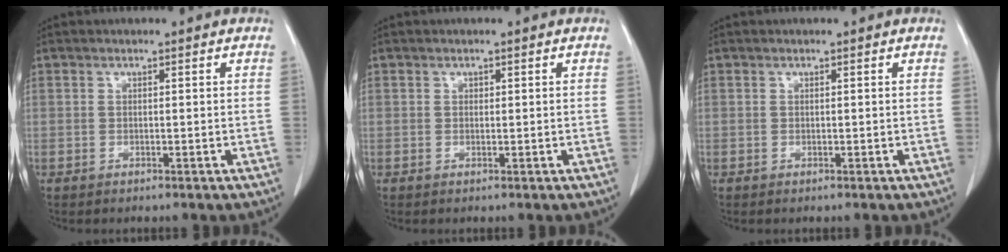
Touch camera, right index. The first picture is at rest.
{"total": 0.0}
{"total": 0.0}